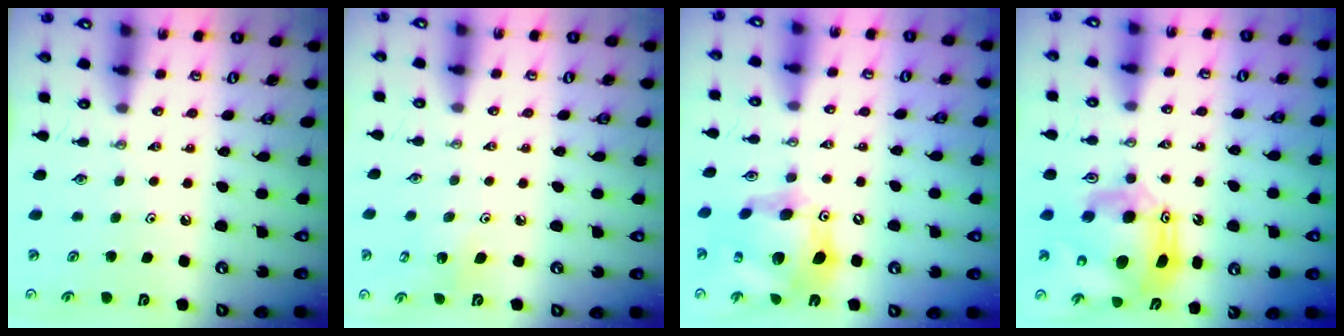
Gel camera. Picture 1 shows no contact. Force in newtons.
{"total": 5.5, "press": 5.5, "slide": 0.4}
{"total": 18.7, "press": 18.6, "slide": 2.0}
{"total": 14.7, "press": 14.6, "slide": 1.6}